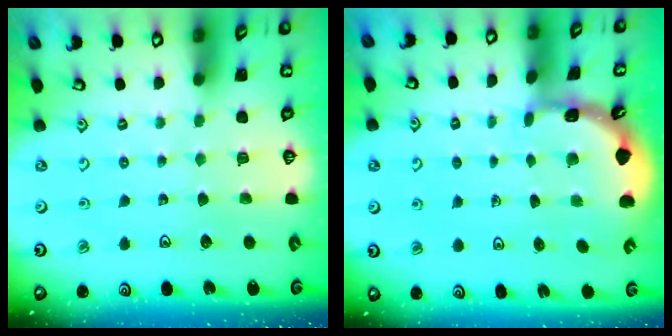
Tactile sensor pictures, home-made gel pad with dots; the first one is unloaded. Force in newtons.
{"total": 1.8, "press": 1.8, "slide": 0.1}